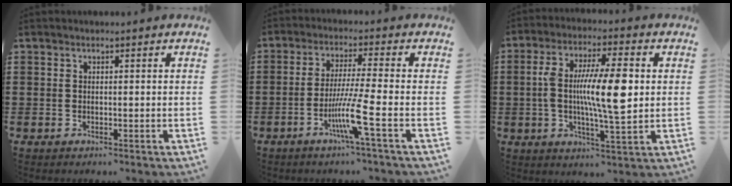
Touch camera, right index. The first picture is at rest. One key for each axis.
{"total": 7.8, "fx": -3.3, "fy": -0.5, "fz": 7.0, "tx": -0.136, "ty": -0.017, "tz": -0.063}
{"total": 11.5, "fx": 0.9, "fy": 2.8, "fz": 11.1, "tx": -0.210, "ty": 0.008, "tz": 0.013}